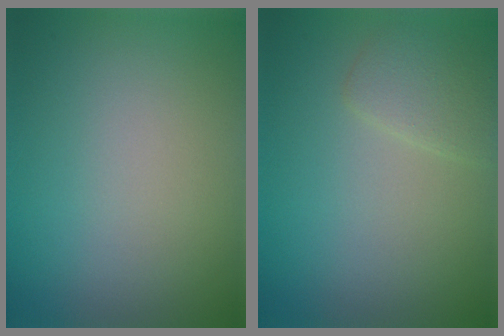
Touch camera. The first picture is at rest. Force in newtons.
{"total": 2.1, "press": 2.1, "slide": 0.2}